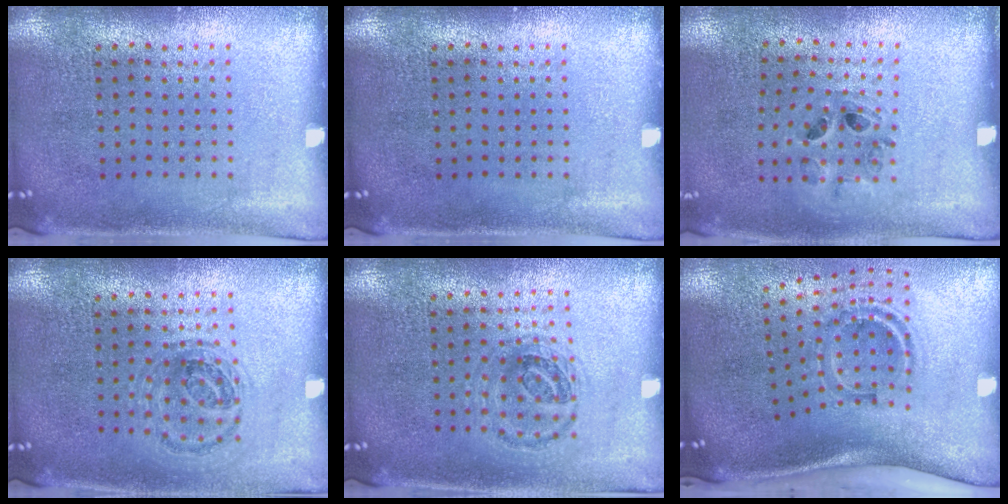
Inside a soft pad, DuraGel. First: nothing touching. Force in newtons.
{"total": 0.0}
{"total": 0.8, "press": 0.8, "slide": 0.3}
{"total": 0.9, "press": 0.9, "slide": 0.3}
{"total": 1.0, "press": 1.0, "slide": 0.3}
{"total": 2.0, "press": 1.2, "slide": 1.7}